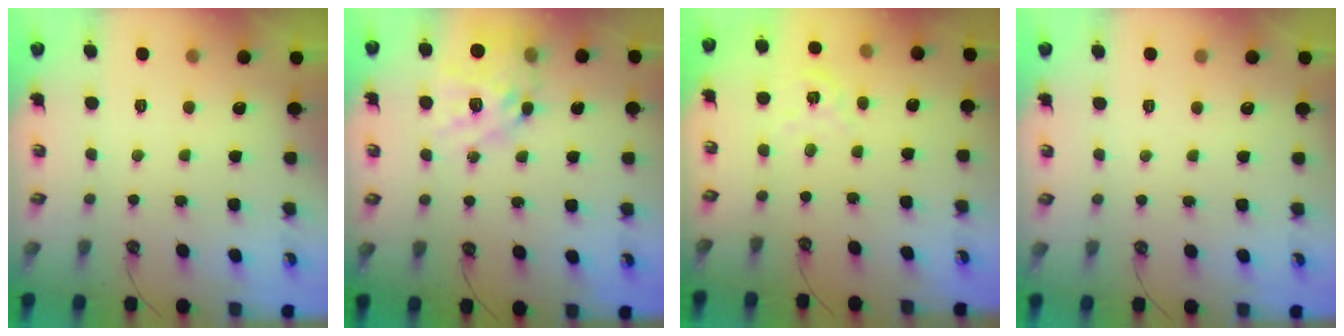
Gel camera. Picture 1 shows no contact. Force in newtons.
{"total": 15.1, "press": 15.1, "slide": 1.4}
{"total": 3.1, "press": 3.1, "slide": 0.3}
{"total": 0.0}